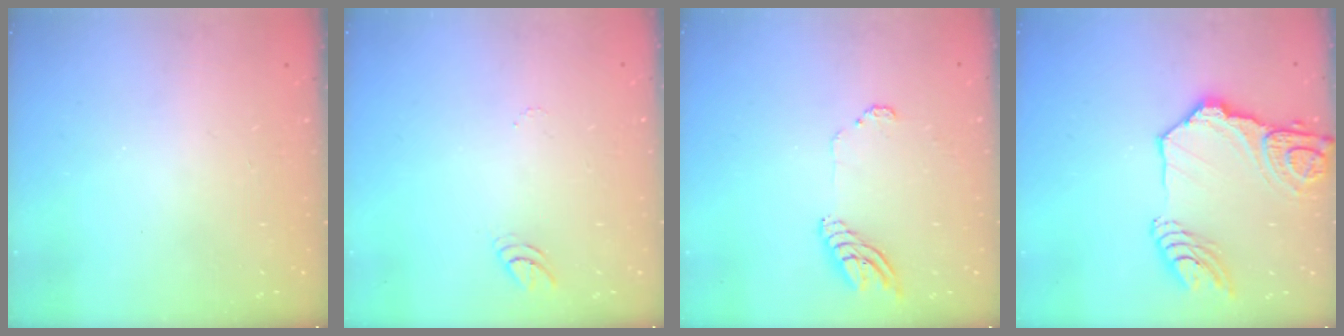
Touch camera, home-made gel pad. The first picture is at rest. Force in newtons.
{"total": 3.3, "press": 3.3, "slide": 0.3}
{"total": 9.4, "press": 9.3, "slide": 0.9}
{"total": 18.2, "press": 18.1, "slide": 2.0}